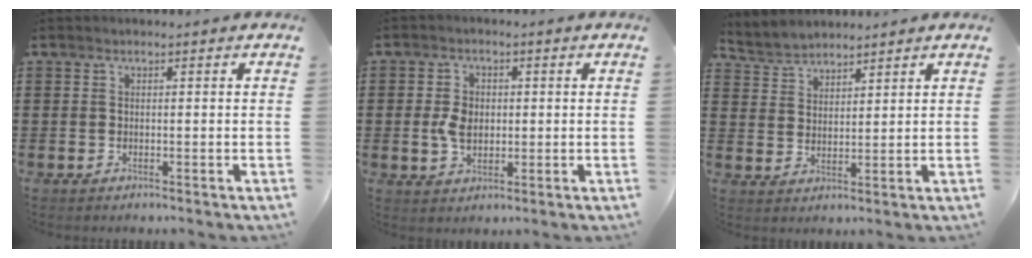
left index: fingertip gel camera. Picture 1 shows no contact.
{"total": 4.4, "force": [0.1, 3.0, 3.2], "torque": [-0.073, 0.008, 0.000]}
{"total": 3.7, "force": [3.5, 0.9, 0.0], "torque": [-0.014, -0.006, 0.066]}